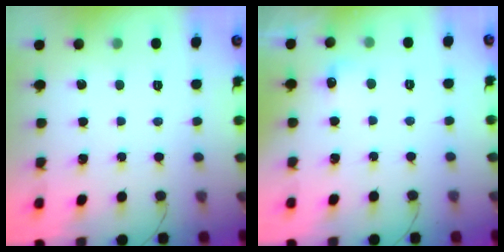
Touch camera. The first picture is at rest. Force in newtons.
{"total": 5.3, "press": 5.1, "slide": 1.4}